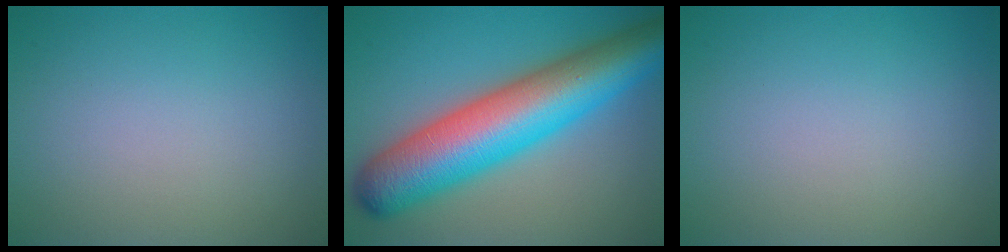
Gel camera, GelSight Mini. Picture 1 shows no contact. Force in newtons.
{"total": 12.5, "press": 12.5, "slide": 0.2}
{"total": 0.0}